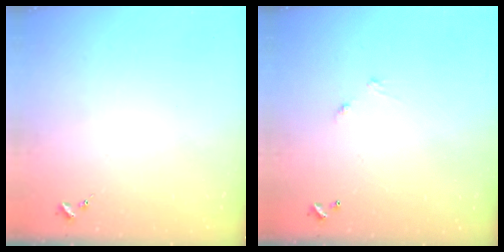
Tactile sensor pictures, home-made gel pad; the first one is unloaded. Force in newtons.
{"total": 4.9, "press": 4.9, "slide": 0.3}